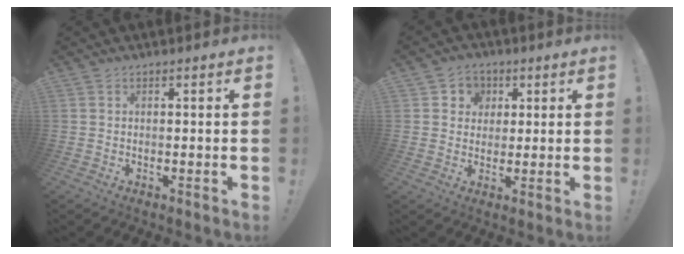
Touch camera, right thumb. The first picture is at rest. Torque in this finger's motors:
{"motor_torque": [0.55, 0.92, 0.57, 0.07, 0.04]}